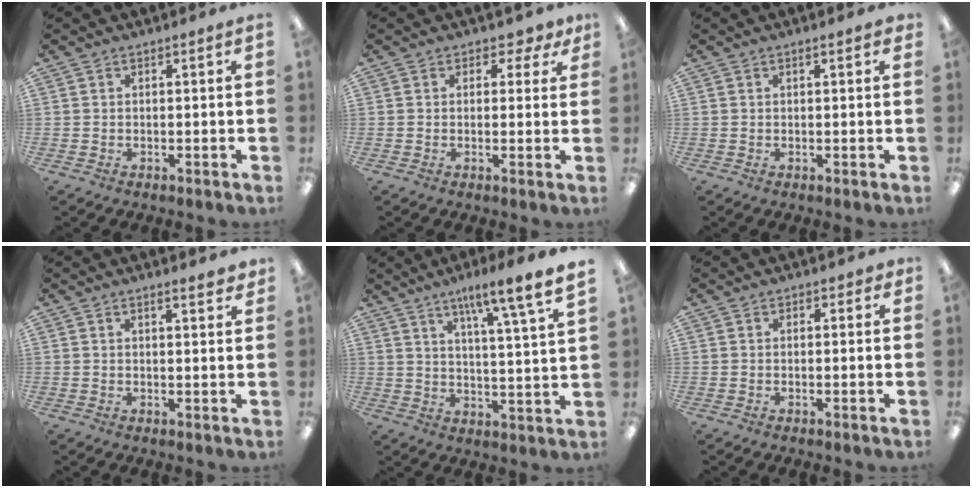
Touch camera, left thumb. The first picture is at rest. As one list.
[{"total": 2.9, "force": [1.6, 2.2, 1.0], "torque": [0.001, -0.004, 0.026]}, {"total": 1.5, "force": [1.0, 0.4, 1.1], "torque": [-0.016, 0.000, 0.015]}, {"total": 2.9, "force": [2.5, 0.3, 1.6], "torque": [-0.019, -0.013, 0.040]}, {"total": 10.2, "force": [7.7, -0.3, 6.7], "torque": [-0.095, -0.060, 0.113]}, {"total": 1.2, "force": [0.8, 0.7, 0.3], "torque": [0.001, -0.001, 0.014]}]